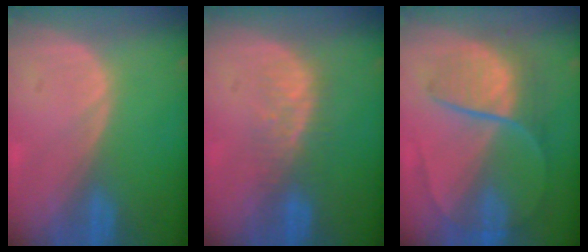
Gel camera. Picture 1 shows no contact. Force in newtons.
{"total": 4.5, "press": 4.2, "slide": 1.7}
{"total": 8.5, "press": 7.4, "slide": 4.1}